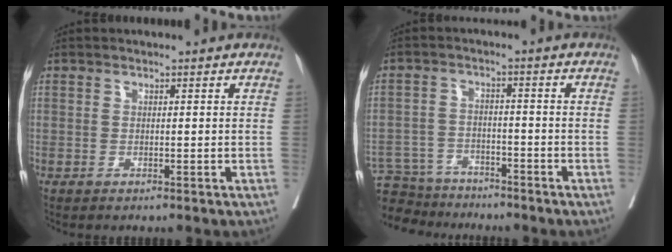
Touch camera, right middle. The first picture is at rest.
{"total": 9.1, "force": [-8.4, 3.4, 0.9], "torque": [-0.023, 0.010, -0.138]}